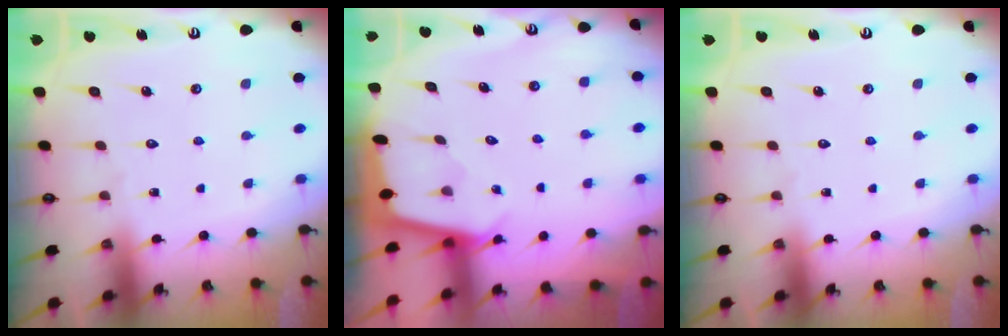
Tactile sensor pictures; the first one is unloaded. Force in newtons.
{"total": 1.8, "press": 1.8, "slide": 0.2}
{"total": 0.0}